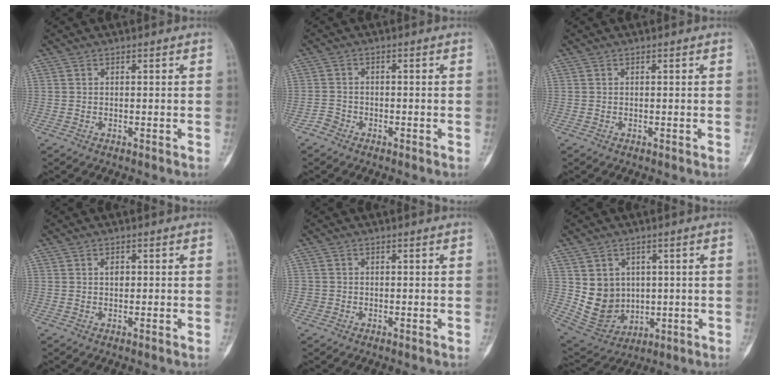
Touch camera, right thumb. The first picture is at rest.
{"total": 1.8, "force": [-1.4, 1.2, 0.1], "torque": [-0.001, 0.006, -0.032]}
{"total": 0.0}
{"total": 1.2, "force": [0.1, 0.7, 0.9], "torque": [-0.010, 0.003, -0.002]}
{"total": 0.9, "force": [-0.4, 0.8, -0.1], "torque": [0.002, 0.006, -0.010]}
{"total": 10.1, "force": [1.2, 8.9, 4.7], "torque": [-0.047, -0.009, 0.052]}